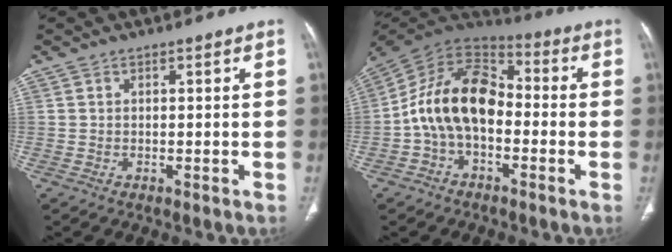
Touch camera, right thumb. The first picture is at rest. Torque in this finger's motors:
{"motor_torque": [0.11, 1.23, 0.37, -0.21, 0.28]}